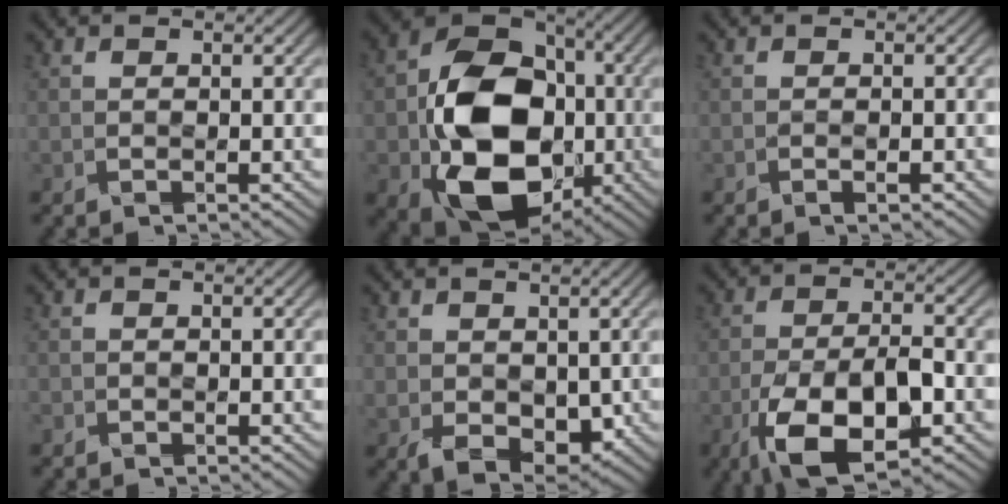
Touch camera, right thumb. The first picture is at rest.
{"total": 16.3, "force": [-3.8, 11.2, 11.2], "torque": [-0.214, -0.028, -0.047]}
{"total": 1.2, "force": [-0.9, 0.1, 0.8], "torque": [-0.003, 0.001, -0.012]}
{"total": 0.6, "force": [-0.5, 0.5, -0.1], "torque": [-0.007, 0.004, -0.005]}
{"total": 5.0, "force": [-0.3, 3.8, 3.3], "torque": [-0.086, -0.024, 0.010]}
{"total": 12.1, "force": [-5.6, 5.1, 9.4], "torque": [-0.209, -0.022, -0.085]}